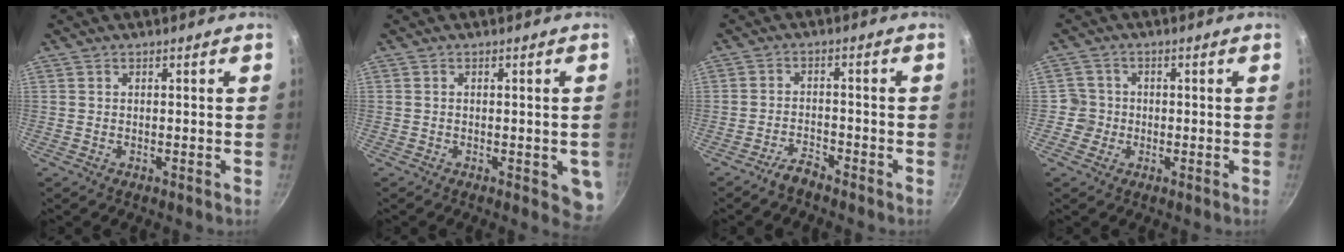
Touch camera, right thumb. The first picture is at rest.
{"total": 5.4, "force": [-1.4, 2.4, 4.6], "torque": [-0.031, 0.005, -0.014]}
{"total": 3.3, "force": [-3.0, 0.8, 1.2], "torque": [-0.021, 0.025, -0.058]}
{"total": 3.4, "force": [-0.8, 3.3, 0.3], "torque": [0.022, 0.011, -0.020]}